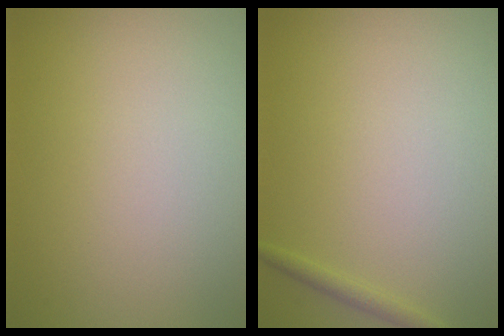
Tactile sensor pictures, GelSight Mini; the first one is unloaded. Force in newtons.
{"total": 1.0, "press": 1.0, "slide": 0.0}